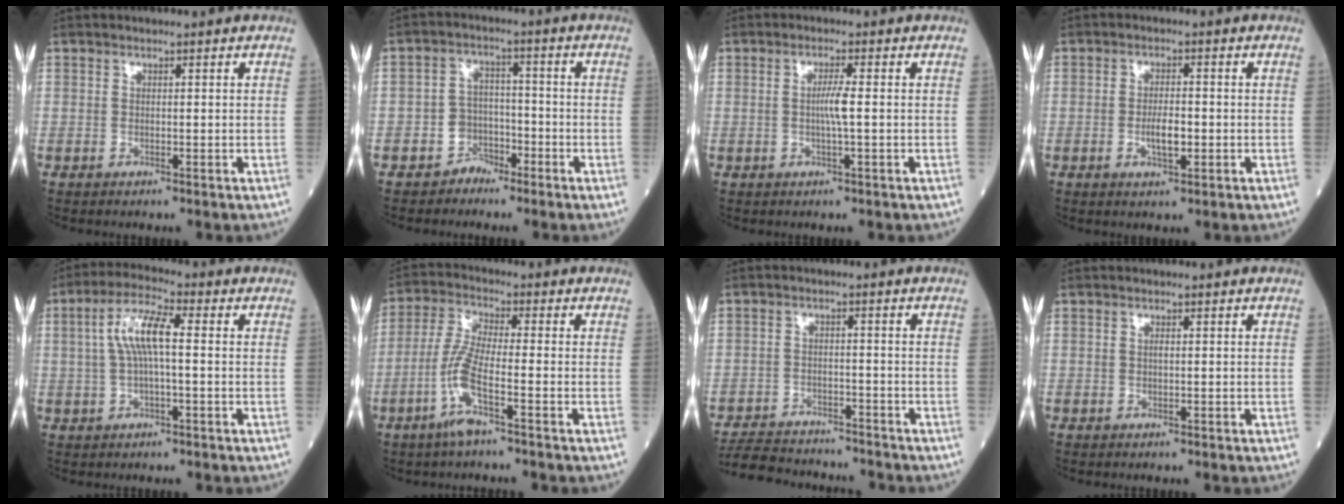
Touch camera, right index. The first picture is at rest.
{"total": 4.1, "force": [-2.7, 3.1, 0.4], "torque": [-0.004, 0.013, -0.049]}
{"total": 2.8, "force": [-0.1, -0.2, 2.8], "torque": [-0.052, -0.002, -0.004]}
{"total": 3.7, "force": [-0.9, 1.1, 3.4], "torque": [-0.065, 0.000, -0.014]}
{"total": 7.2, "force": [0.7, 1.5, 7.0], "torque": [-0.147, 0.022, 0.010]}
{"total": 7.3, "force": [-3.4, 0.2, 6.5], "torque": [-0.143, -0.004, -0.073]}
{"total": 11.6, "force": [-10.9, 3.0, 2.8], "torque": [-0.052, 0.006, -0.161]}
{"total": 0.6, "force": [0.0, 0.1, 0.5], "torque": [-0.014, 0.000, -0.001]}